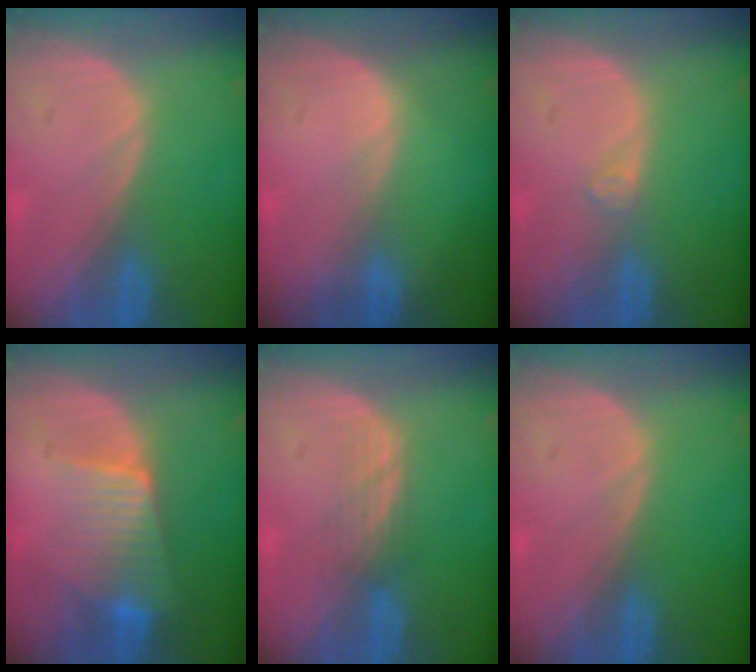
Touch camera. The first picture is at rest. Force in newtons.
{"total": 0.5, "press": 0.3, "slide": 0.4}
{"total": 1.1, "press": 1.0, "slide": 0.2}
{"total": 6.7, "press": 6.1, "slide": 2.7}
{"total": 2.8, "press": 2.5, "slide": 1.2}
{"total": 0.0}